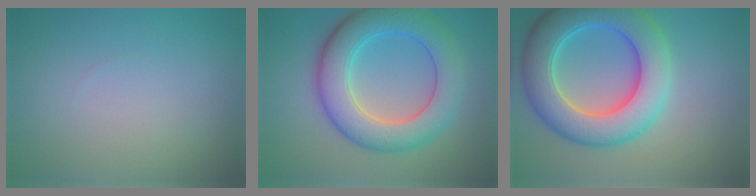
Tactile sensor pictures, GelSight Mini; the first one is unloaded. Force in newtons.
{"total": 8.2, "press": 8.2, "slide": 0.2}
{"total": 9.5, "press": 9.5, "slide": 0.2}